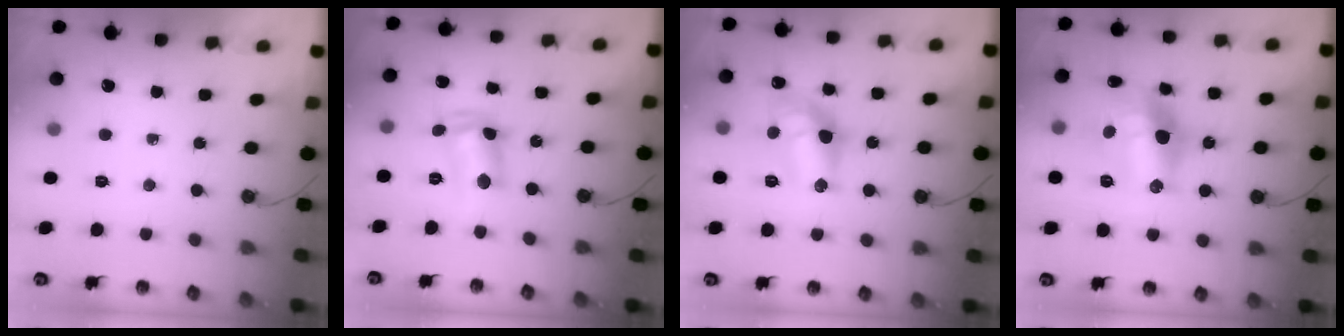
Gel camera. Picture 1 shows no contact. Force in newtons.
{"total": 9.7, "press": 9.7, "slide": 0.8}
{"total": 13.1, "press": 13.0, "slide": 1.0}
{"total": 18.3, "press": 17.9, "slide": 3.5}